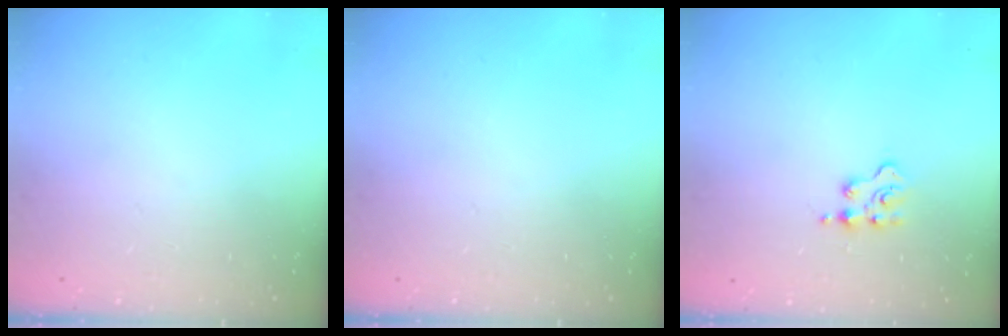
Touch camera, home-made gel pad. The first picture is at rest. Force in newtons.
{"total": 0.0}
{"total": 2.9, "press": 2.9, "slide": 0.5}